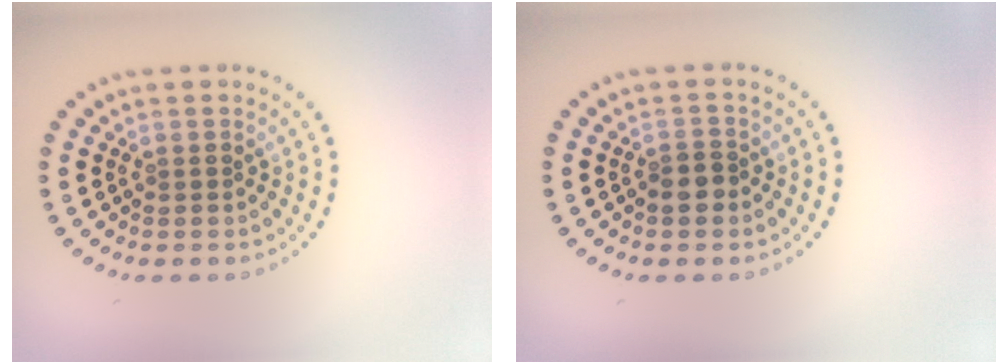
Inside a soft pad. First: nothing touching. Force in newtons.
{"total": 1.6, "press": 1.5, "slide": 0.7}